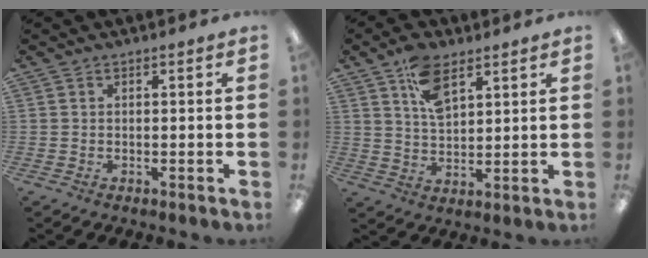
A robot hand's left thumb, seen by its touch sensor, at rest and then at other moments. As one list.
[{"total": 9.2, "force": [5.3, 4.9, 5.7], "torque": [-0.101, -0.011, 0.096]}]